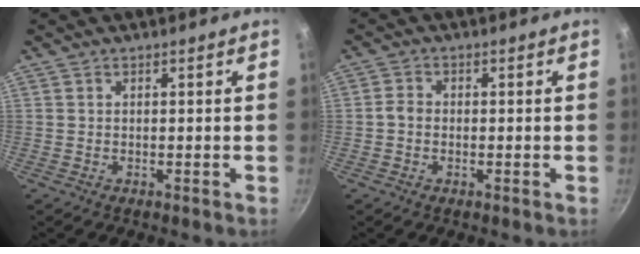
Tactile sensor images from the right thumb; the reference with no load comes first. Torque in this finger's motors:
{"motor_torque": [0.67, 0.42, -0.16, -0.07, 0.00]}